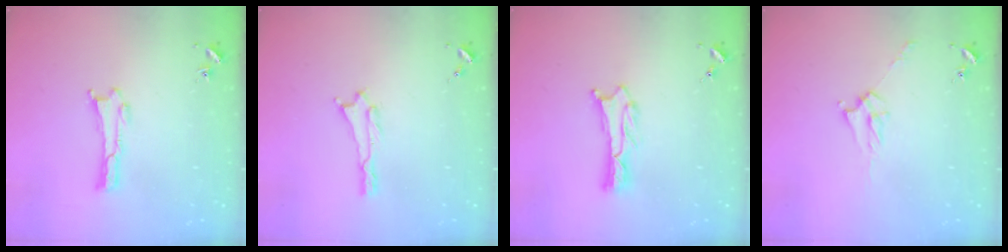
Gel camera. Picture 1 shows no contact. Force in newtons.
{"total": 0.0}
{"total": 1.1, "press": 1.1, "slide": 0.2}
{"total": 4.2, "press": 4.2, "slide": 0.6}